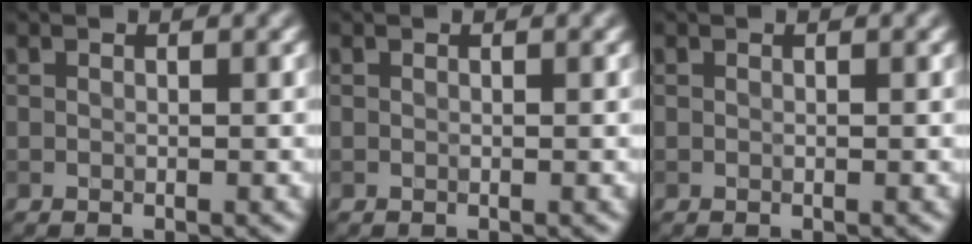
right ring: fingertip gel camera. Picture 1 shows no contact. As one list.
[{"total": 0.0}, {"total": 0.0}]